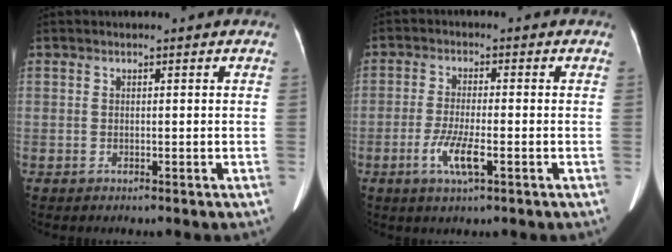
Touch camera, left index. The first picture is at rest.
{"total": 5.2, "force": [-2.3, 0.7, 4.6], "torque": [-0.098, -0.010, -0.040]}